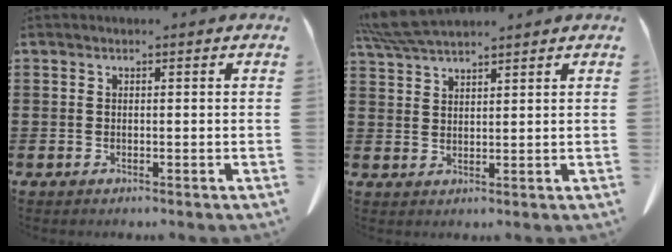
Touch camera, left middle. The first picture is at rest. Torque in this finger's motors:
{"motor_torque": [0.60, 0.43, 0.18, 0.11]}